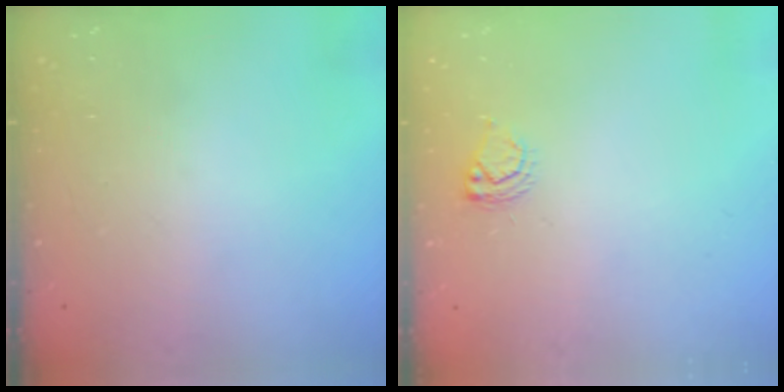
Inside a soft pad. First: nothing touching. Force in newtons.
{"total": 5.7, "press": 5.7, "slide": 0.6}